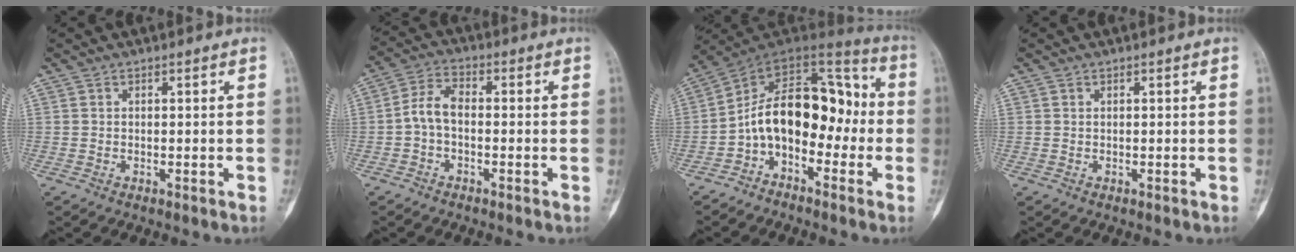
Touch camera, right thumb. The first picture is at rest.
{"total": 5.4, "force": [-1.1, 3.0, 4.3], "torque": [-0.084, 0.022, -0.031]}
{"total": 16.1, "force": [-3.0, 10.1, 12.2], "torque": [-0.160, 0.087, -0.063]}
{"total": 0.0}